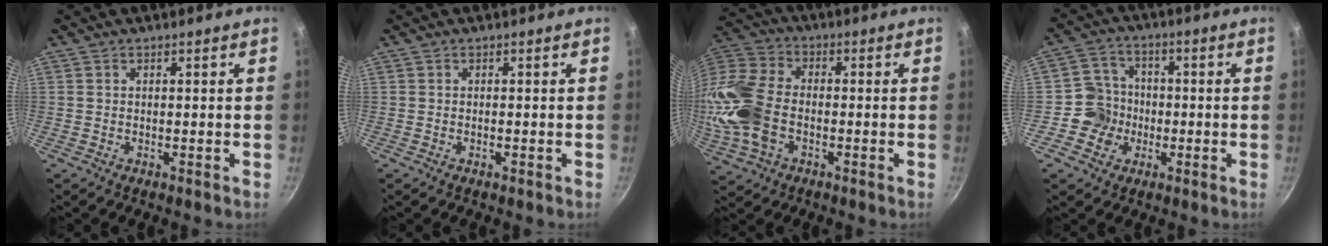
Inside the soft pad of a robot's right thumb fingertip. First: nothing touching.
{"total": 0.6, "force": [-0.3, 0.2, 0.4], "torque": [-0.008, 0.002, -0.006]}
{"total": 17.1, "force": [-3.6, 11.2, 12.3], "torque": [-0.270, 0.028, -0.084]}
{"total": 7.1, "force": [-1.8, 6.7, 1.7], "torque": [0.001, 0.024, -0.048]}